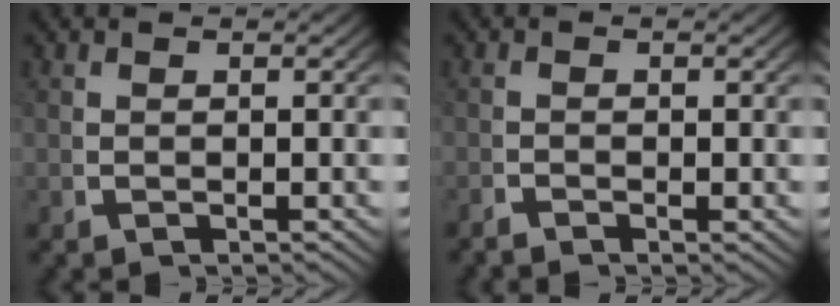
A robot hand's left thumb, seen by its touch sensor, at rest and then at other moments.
{"total": 0.9, "force": [-0.8, 0.1, 0.1], "torque": [0.002, -0.008, -0.019]}